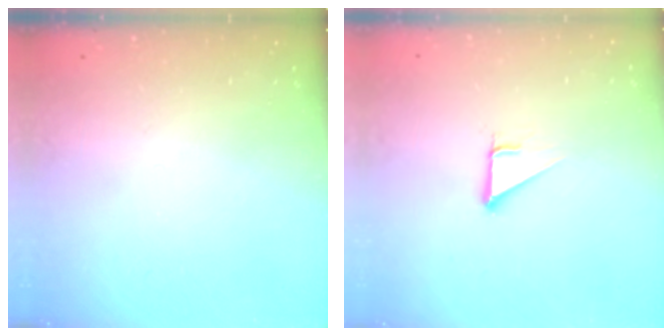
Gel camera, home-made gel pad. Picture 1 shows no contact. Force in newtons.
{"total": 2.9, "press": 2.9, "slide": 0.1}